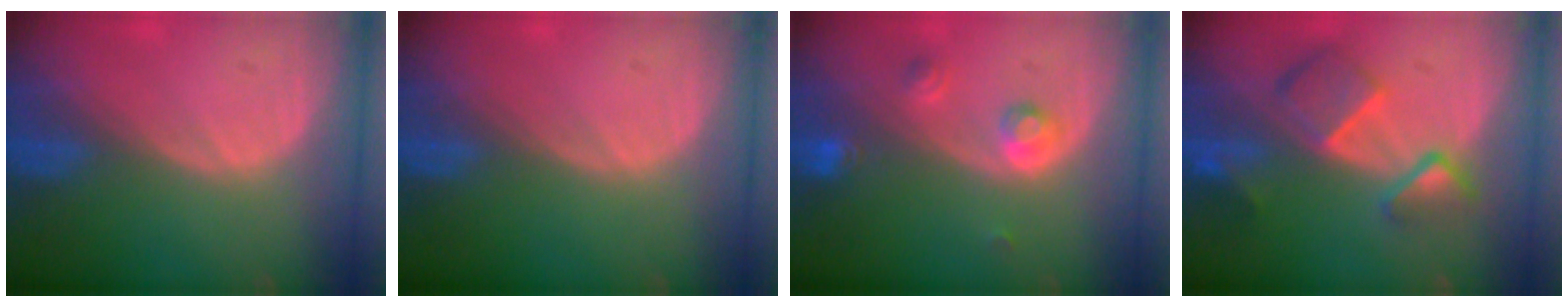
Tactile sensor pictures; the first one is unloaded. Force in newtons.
{"total": 0.0}
{"total": 3.6, "press": 3.3, "slide": 1.5}
{"total": 7.9, "press": 6.8, "slide": 4.1}